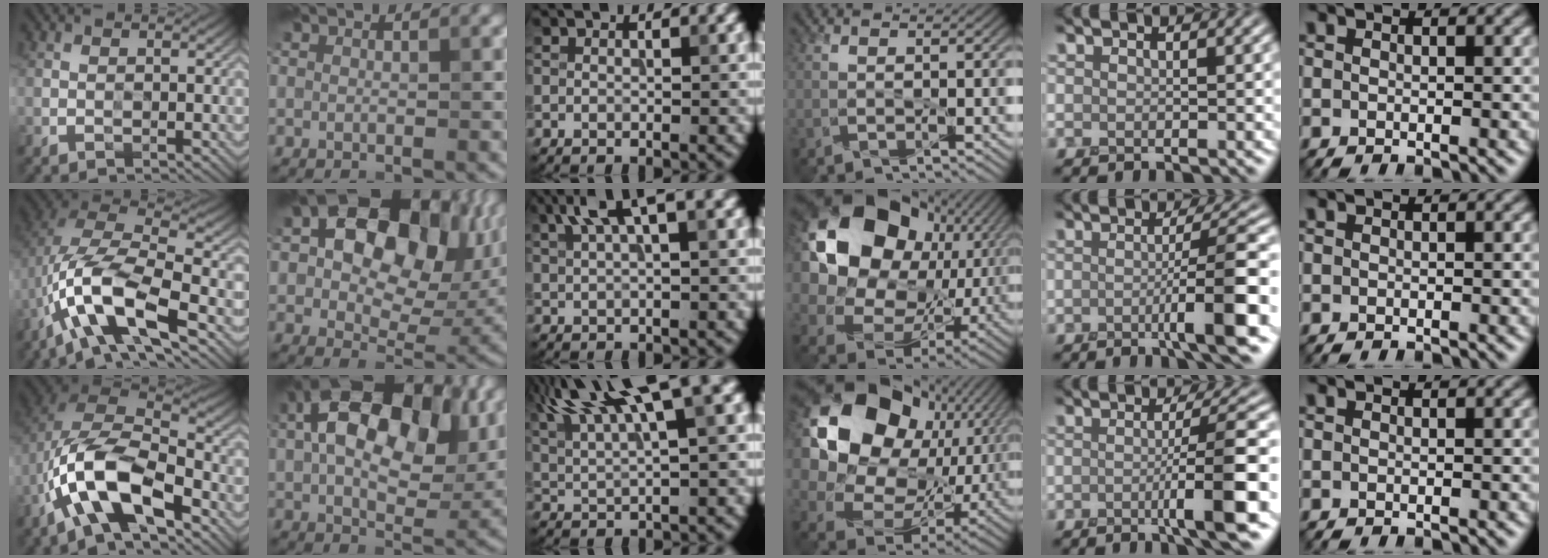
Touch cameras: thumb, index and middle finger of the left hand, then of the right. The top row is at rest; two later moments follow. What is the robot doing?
{"motion": "peel", "object": "velcro strap"}